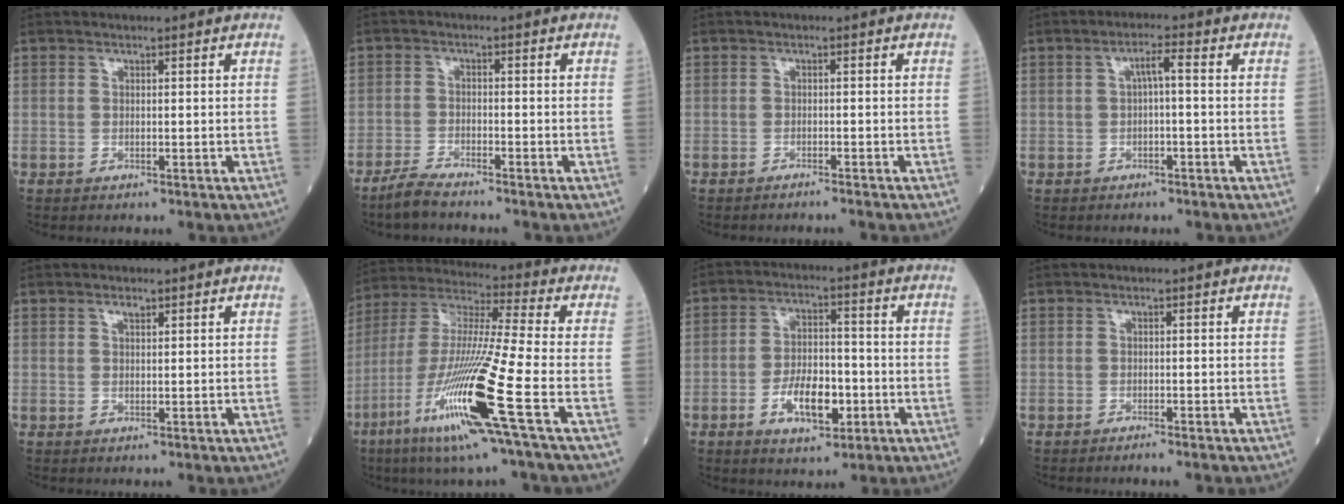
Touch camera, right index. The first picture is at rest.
{"total": 3.5, "force": [-3.2, 0.1, 1.4], "torque": [-0.035, -0.011, -0.065]}
{"total": 2.6, "force": [-2.4, -0.3, 0.9], "torque": [-0.012, 0.002, -0.030]}
{"total": 2.5, "force": [0.0, 0.3, 2.5], "torque": [-0.042, 0.011, 0.000]}
{"total": 1.0, "force": [0.7, 0.4, 0.7], "torque": [-0.013, 0.000, 0.011]}
{"total": 19.4, "force": [-7.8, -0.9, 17.8], "torque": [-0.383, -0.038, -0.157]}
{"total": 8.3, "force": [-3.0, 3.6, 6.9], "torque": [-0.128, 0.005, -0.051]}
{"total": 1.9, "force": [-1.7, -0.1, 1.0], "torque": [-0.011, 0.000, -0.020]}